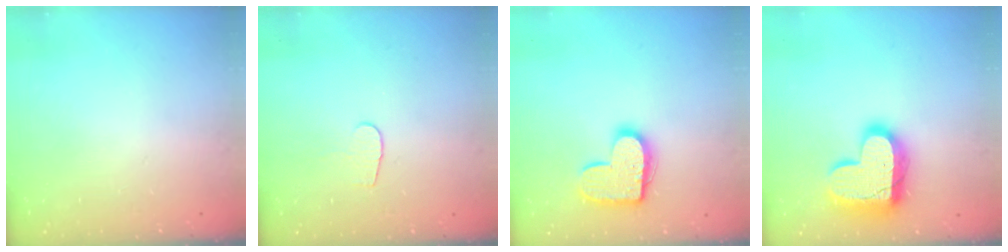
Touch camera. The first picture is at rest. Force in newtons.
{"total": 4.7, "press": 4.6, "slide": 0.4}
{"total": 13.7, "press": 13.7, "slide": 0.6}
{"total": 18.0, "press": 17.9, "slide": 1.3}